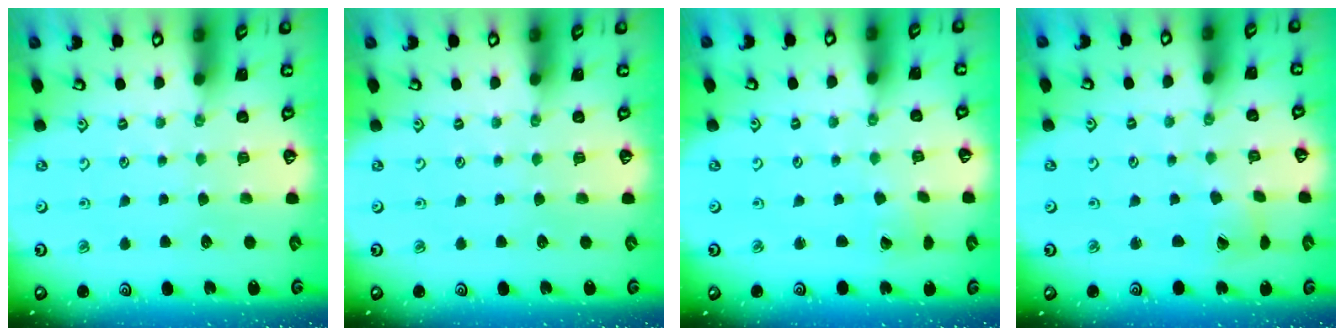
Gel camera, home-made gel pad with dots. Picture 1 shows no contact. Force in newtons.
{"total": 0.0}
{"total": 0.9, "press": 0.9, "slide": 0.1}
{"total": 2.7, "press": 2.7, "slide": 0.4}